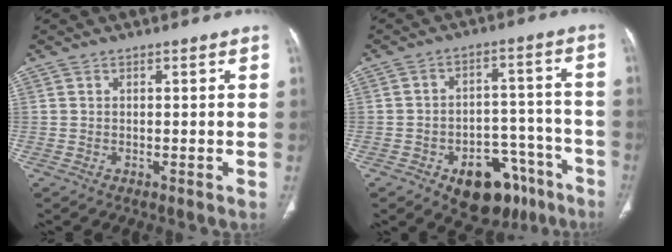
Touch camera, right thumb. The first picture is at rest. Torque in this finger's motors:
{"motor_torque": [4.49, 0.52, 0.99, -0.90, 0.05]}